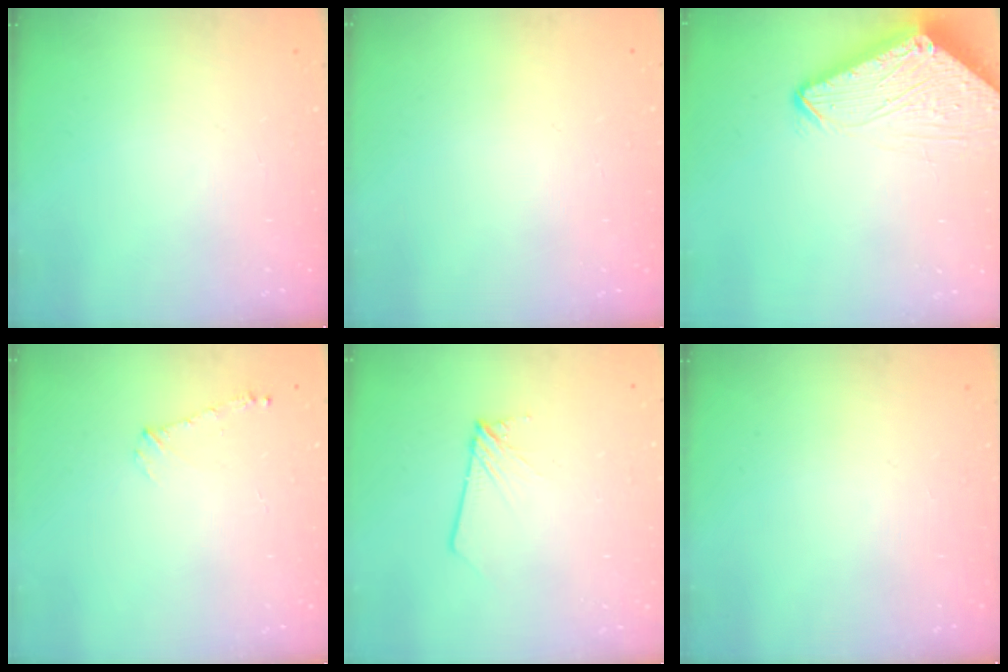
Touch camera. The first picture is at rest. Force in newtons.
{"total": 0.0}
{"total": 6.0, "press": 6.0, "slide": 0.5}
{"total": 4.6, "press": 4.6, "slide": 0.6}
{"total": 2.1, "press": 2.1, "slide": 0.2}
{"total": 0.0}